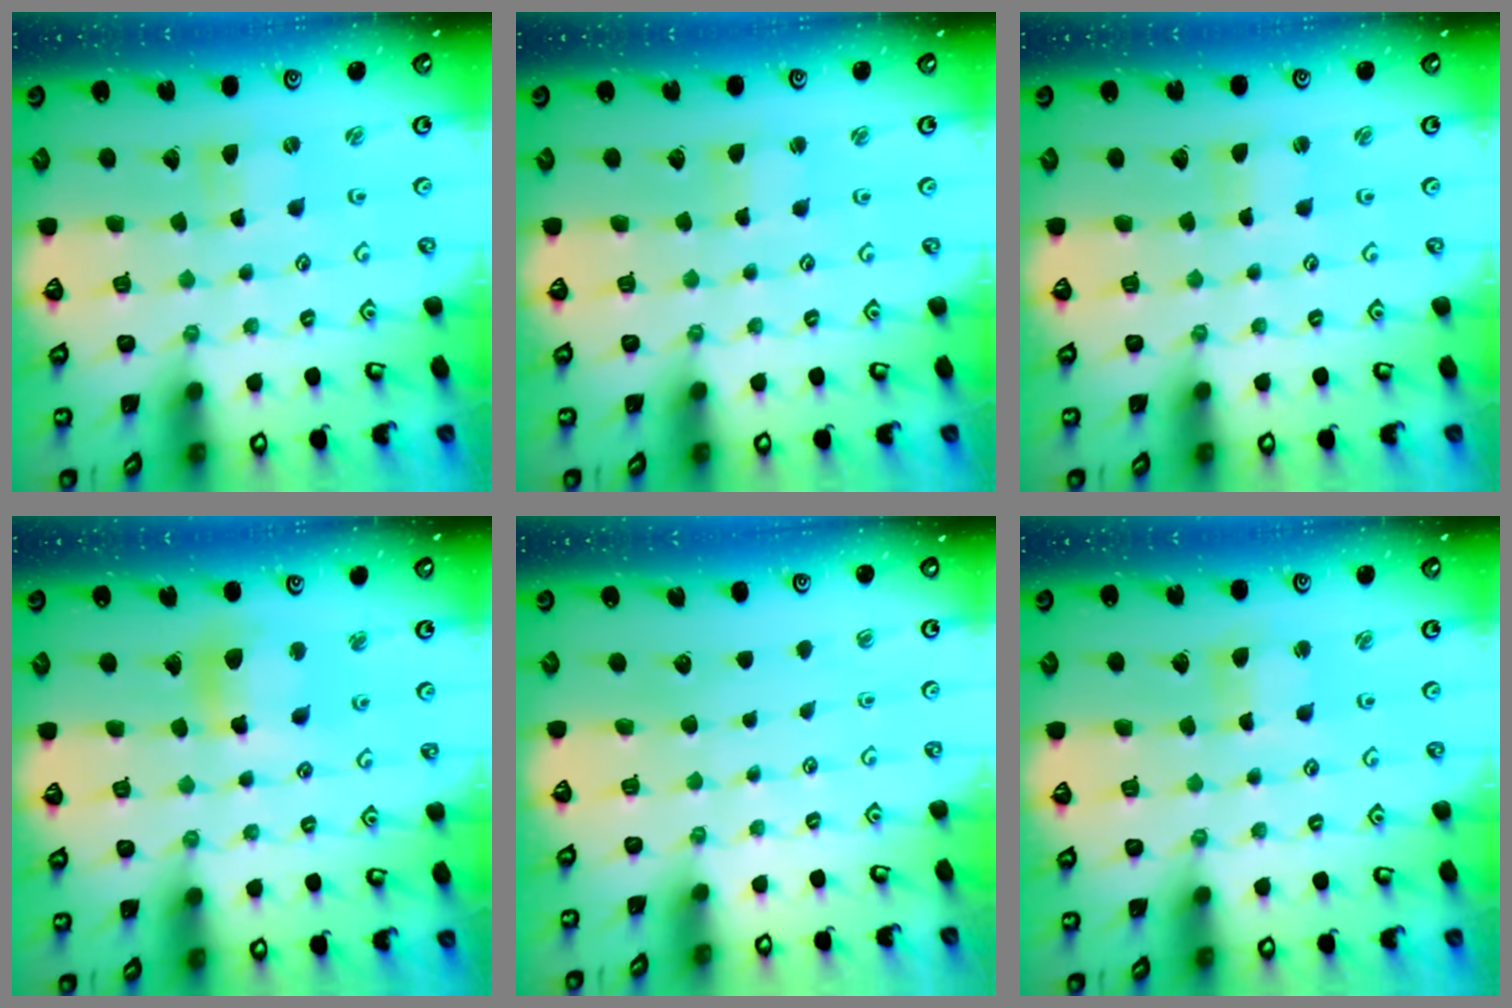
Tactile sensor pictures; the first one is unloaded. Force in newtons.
{"total": 1.7, "press": 1.7, "slide": 0.1}
{"total": 1.0, "press": 1.0, "slide": 0.0}
{"total": 9.1, "press": 9.0, "slide": 1.4}
{"total": 0.0}
{"total": 2.2, "press": 2.2, "slide": 0.3}